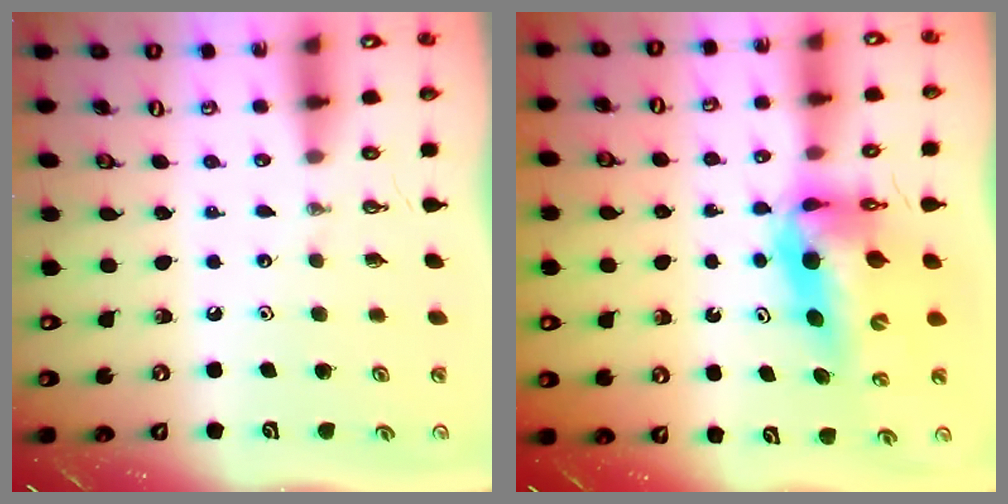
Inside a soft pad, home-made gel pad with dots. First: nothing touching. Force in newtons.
{"total": 11.2, "press": 10.9, "slide": 2.6}